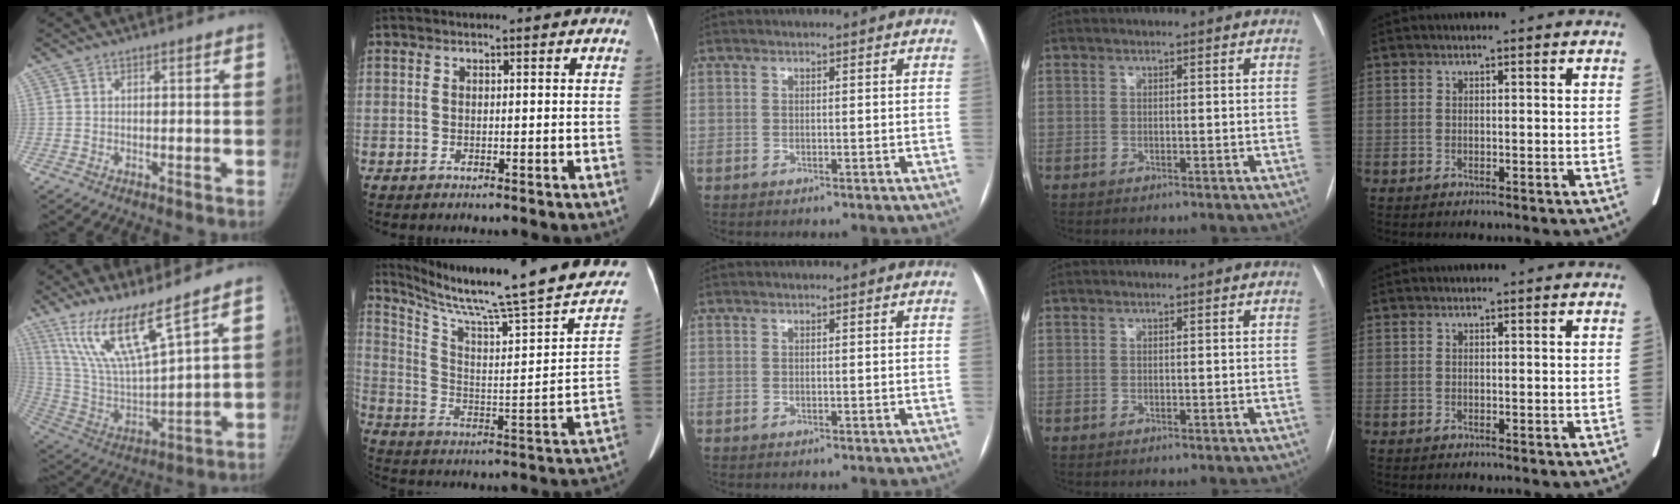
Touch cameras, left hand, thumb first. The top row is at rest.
{"thumb": {"total": 15.3, "force": [10.5, 2.0, 10.9], "torque": [-0.203, -0.062, 0.220]}, "index": {"total": 26.4, "force": [21.9, -0.1, 14.6], "torque": [-0.235, -0.079, 0.302]}}